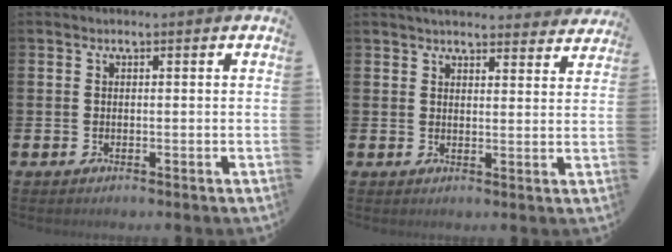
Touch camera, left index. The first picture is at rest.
{"total": 4.2, "force": [4.1, 0.6, 0.6], "torque": [-0.010, -0.022, 0.075]}